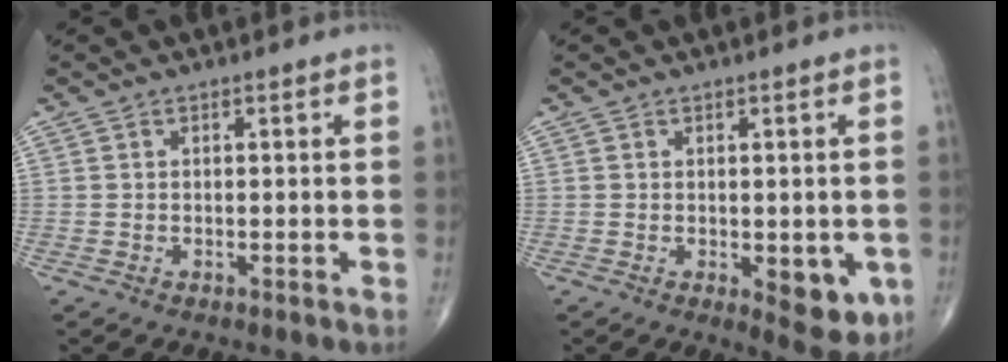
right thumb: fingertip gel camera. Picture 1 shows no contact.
{"total": 7.5, "force": [-1.9, 3.4, 6.4], "torque": [-0.055, -0.012, -0.015]}